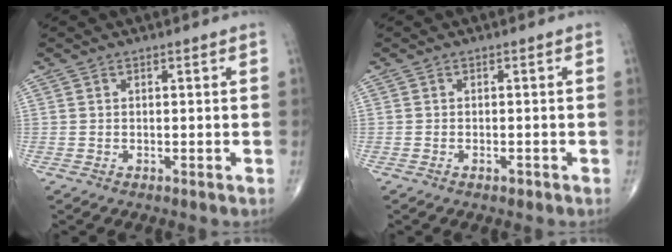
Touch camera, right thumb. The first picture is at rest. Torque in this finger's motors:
{"motor_torque": [-0.35, -0.22, -0.01, 0.39, -0.03]}